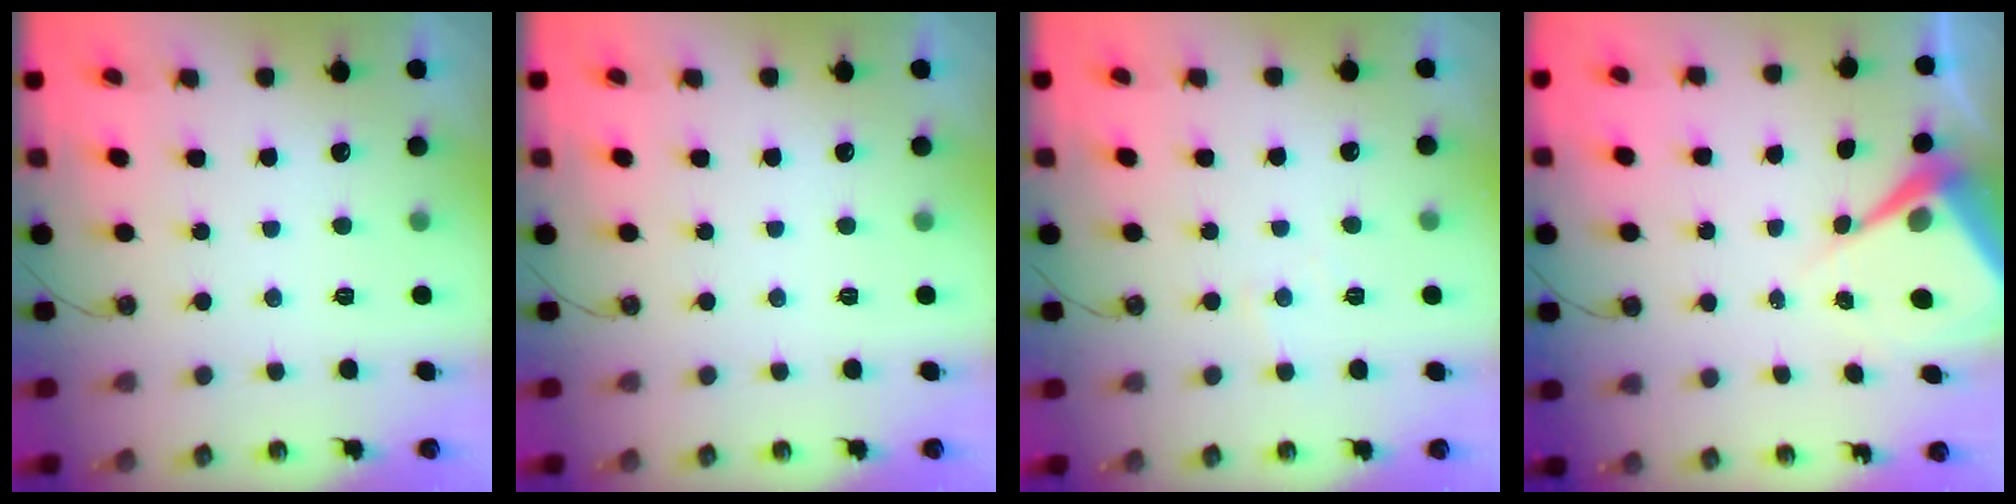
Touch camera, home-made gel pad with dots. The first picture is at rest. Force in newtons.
{"total": 0.0}
{"total": 3.0, "press": 2.9, "slide": 0.6}
{"total": 7.1, "press": 7.0, "slide": 0.7}